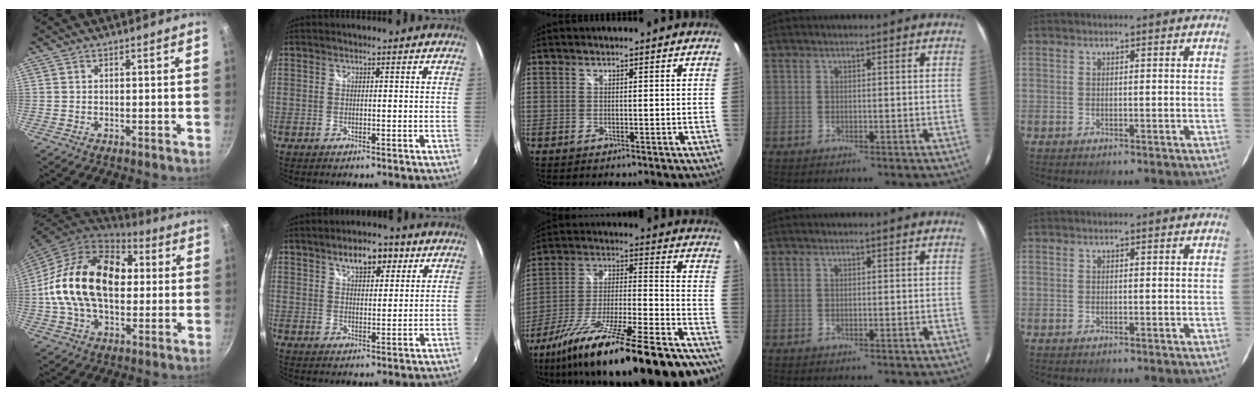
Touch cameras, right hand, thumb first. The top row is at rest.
{"thumb": {"total": 24.2, "force": [2.0, 16.0, 18.1], "torque": [-0.296, 0.032, 0.022]}, "index": {"total": 7.2, "force": [4.1, 3.5, 4.7], "torque": [-0.075, 0.020, 0.064]}, "middle": {"total": 29.9, "force": [-21.6, 5.5, 19.9], "torque": [-0.328, -0.061, -0.329]}}